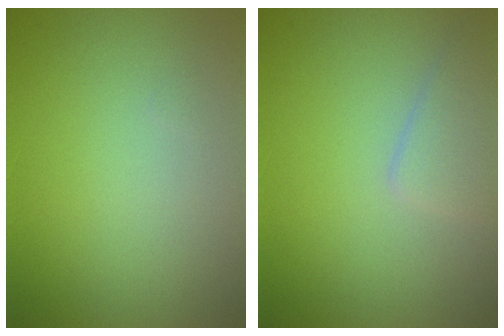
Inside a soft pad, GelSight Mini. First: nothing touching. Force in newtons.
{"total": 2.0, "press": 2.0, "slide": 0.1}